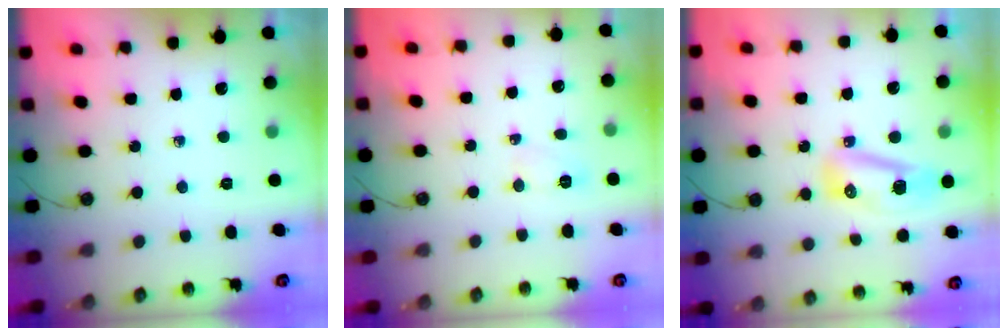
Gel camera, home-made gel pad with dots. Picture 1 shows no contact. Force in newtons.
{"total": 3.5, "press": 3.3, "slide": 1.2}
{"total": 10.7, "press": 9.3, "slide": 5.2}